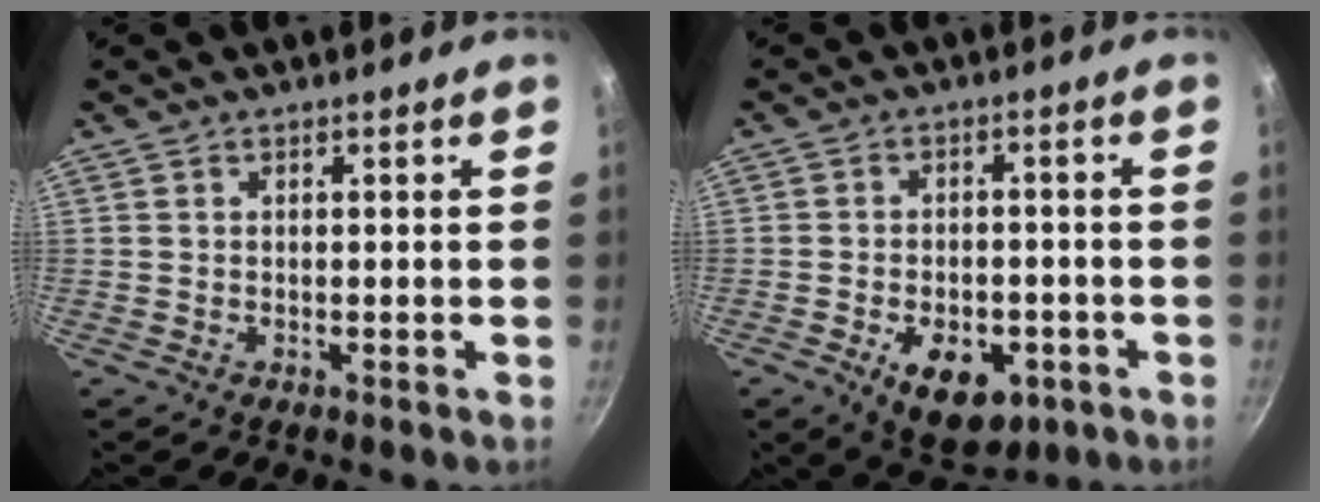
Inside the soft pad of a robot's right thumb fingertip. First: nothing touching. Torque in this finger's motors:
{"motor_torque": [-0.15, 0.53, 0.08, 0.23, 0.03]}